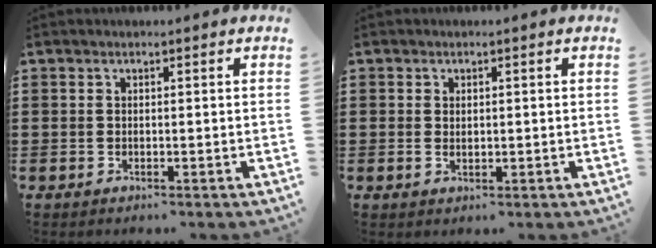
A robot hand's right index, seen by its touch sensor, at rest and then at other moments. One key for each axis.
{"total": 0.9, "fx": 0.2, "fy": 0.6, "fz": 0.6, "tx": -0.013, "ty": 0.005, "tz": 0.003}